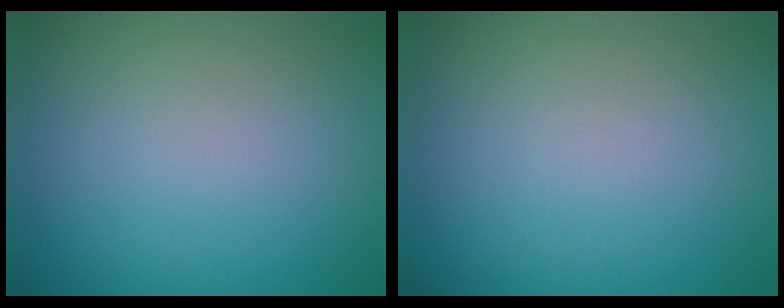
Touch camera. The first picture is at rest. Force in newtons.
{"total": 0.0}